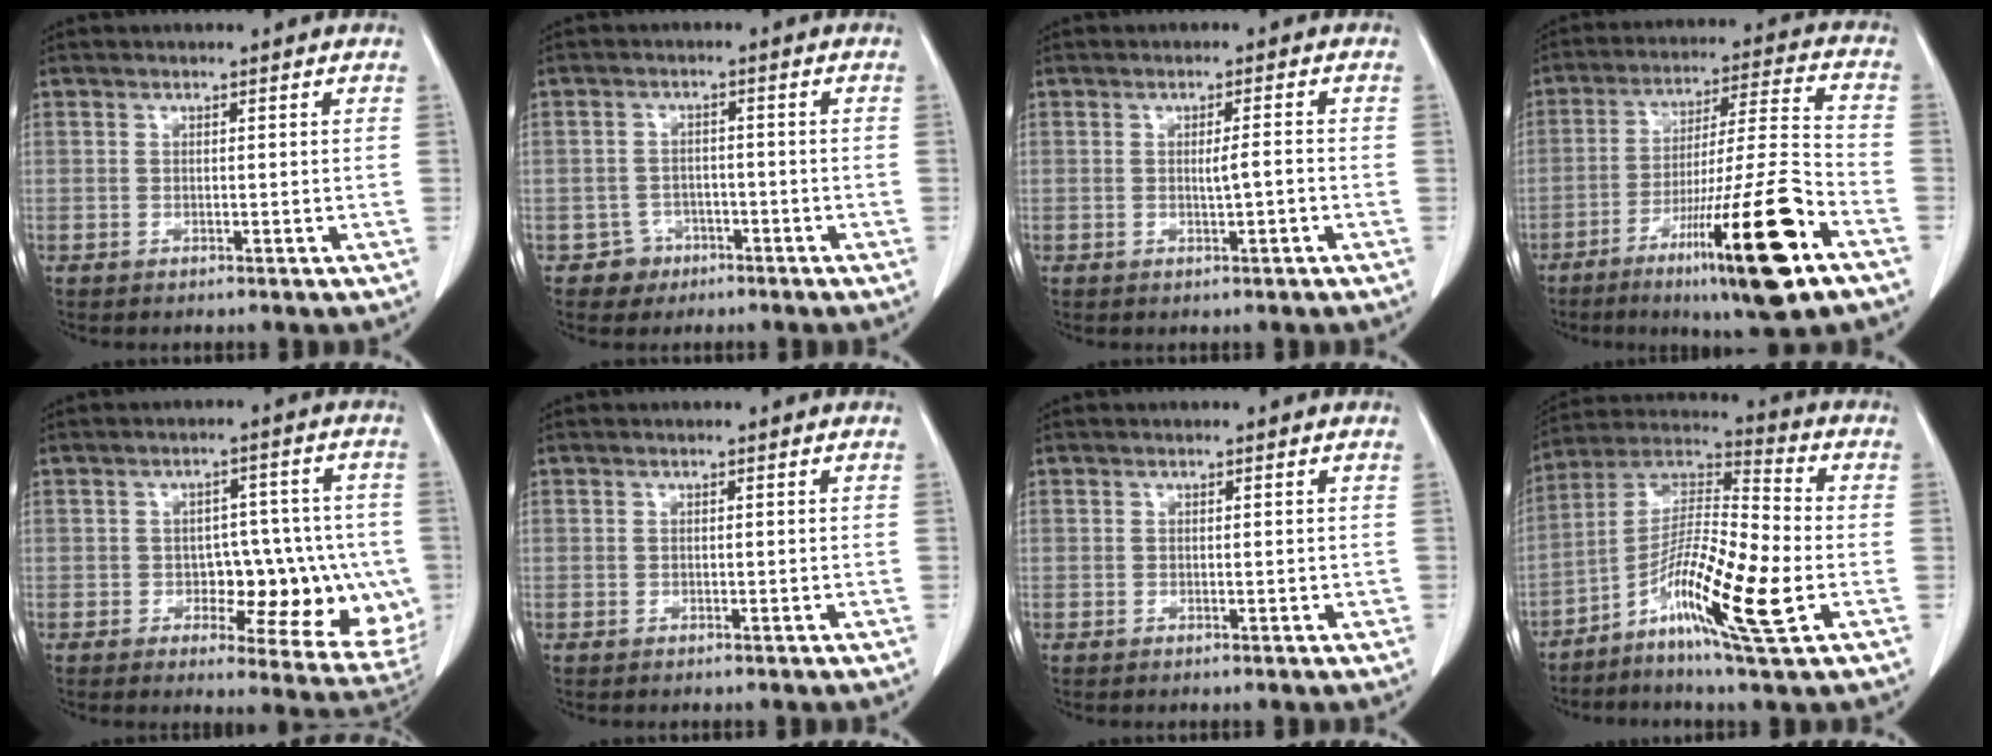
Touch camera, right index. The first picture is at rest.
{"total": 3.3, "force": [-1.8, 2.8, -0.3], "torque": [0.010, 0.015, -0.028]}
{"total": 2.2, "force": [-0.5, 0.0, 2.1], "torque": [-0.036, 0.000, -0.007]}
{"total": 20.1, "force": [-10.4, 0.5, 17.2], "torque": [-0.262, -0.028, -0.168]}
{"total": 13.5, "force": [-2.4, 6.3, 11.7], "torque": [-0.118, 0.014, -0.016]}
{"total": 0.0}
{"total": 0.6, "force": [-0.1, 0.2, 0.6], "torque": [-0.008, 0.000, 0.000]}
{"total": 15.7, "force": [-5.7, 1.1, 14.5], "torque": [-0.273, -0.005, -0.110]}